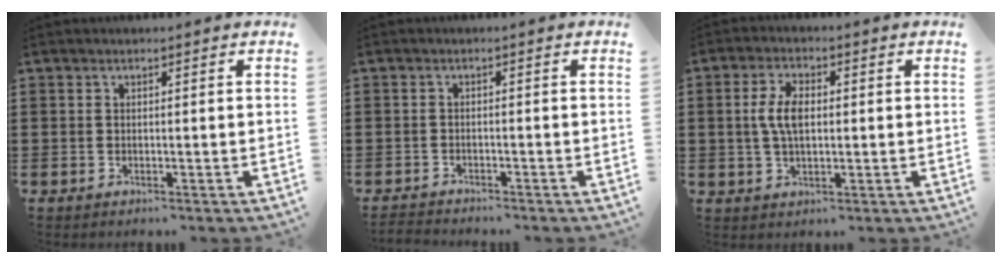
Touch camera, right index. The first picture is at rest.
{"total": 1.5, "force": [-1.5, 0.1, 0.0], "torque": [-0.006, 0.000, -0.032]}
{"total": 5.5, "force": [0.5, 2.6, 4.9], "torque": [-0.112, 0.005, 0.001]}